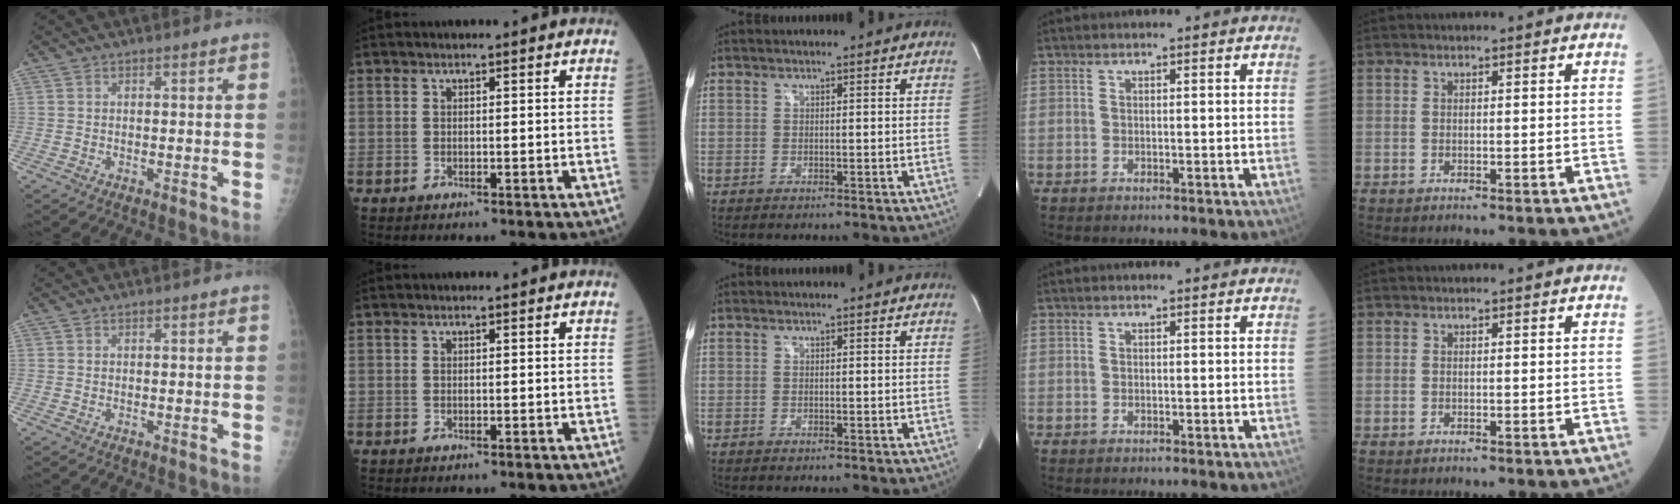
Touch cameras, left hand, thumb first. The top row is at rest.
{}